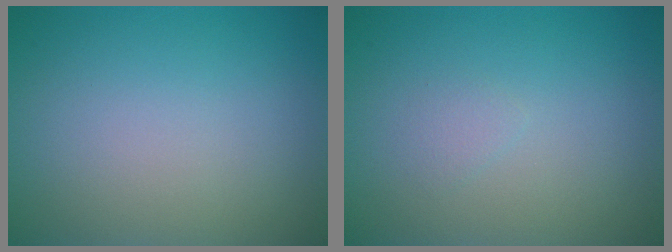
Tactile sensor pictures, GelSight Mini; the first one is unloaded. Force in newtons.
{"total": 0.7, "press": 0.7, "slide": 0.1}